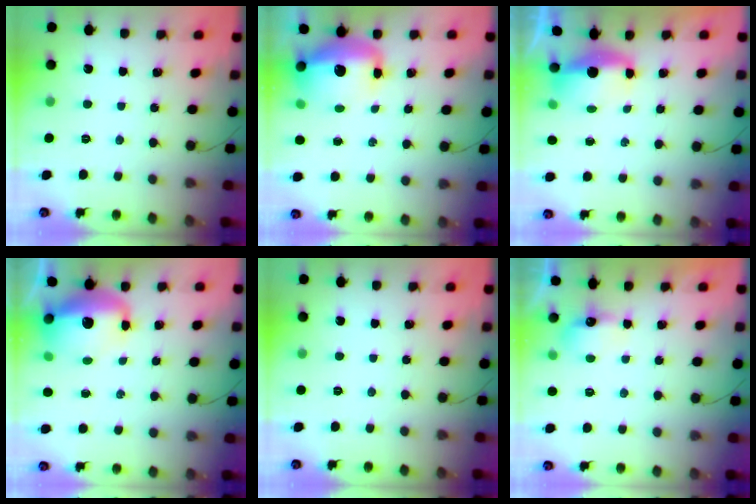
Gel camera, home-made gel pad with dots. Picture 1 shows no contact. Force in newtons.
{"total": 13.1, "press": 12.7, "slide": 3.2}
{"total": 5.5, "press": 5.5, "slide": 0.5}
{"total": 13.8, "press": 13.5, "slide": 2.9}
{"total": 0.0}
{"total": 5.3, "press": 5.2, "slide": 1.1}